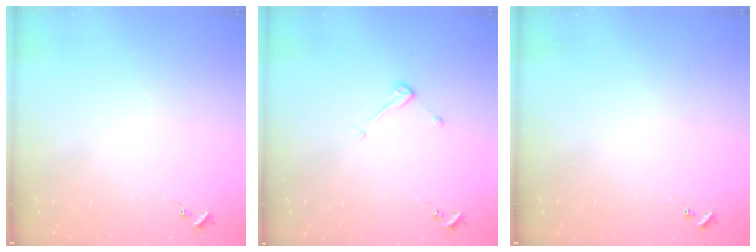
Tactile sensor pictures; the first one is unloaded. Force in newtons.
{"total": 3.8, "press": 3.8, "slide": 0.4}
{"total": 0.0}